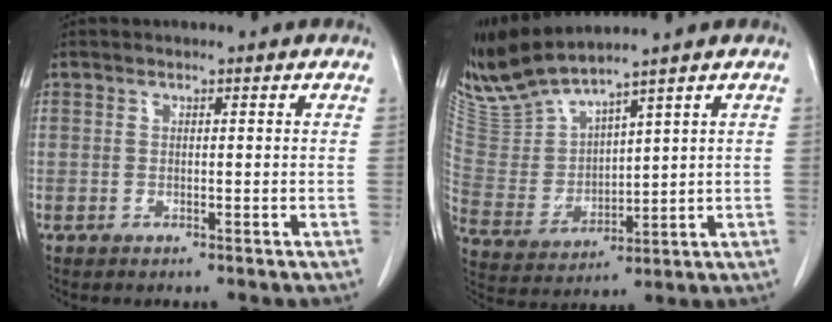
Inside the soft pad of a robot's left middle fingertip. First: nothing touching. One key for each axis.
{"total": 9.2, "fx": 8.6, "fy": -0.2, "fz": 3.2, "tx": -0.084, "ty": -0.001, "tz": 0.188}